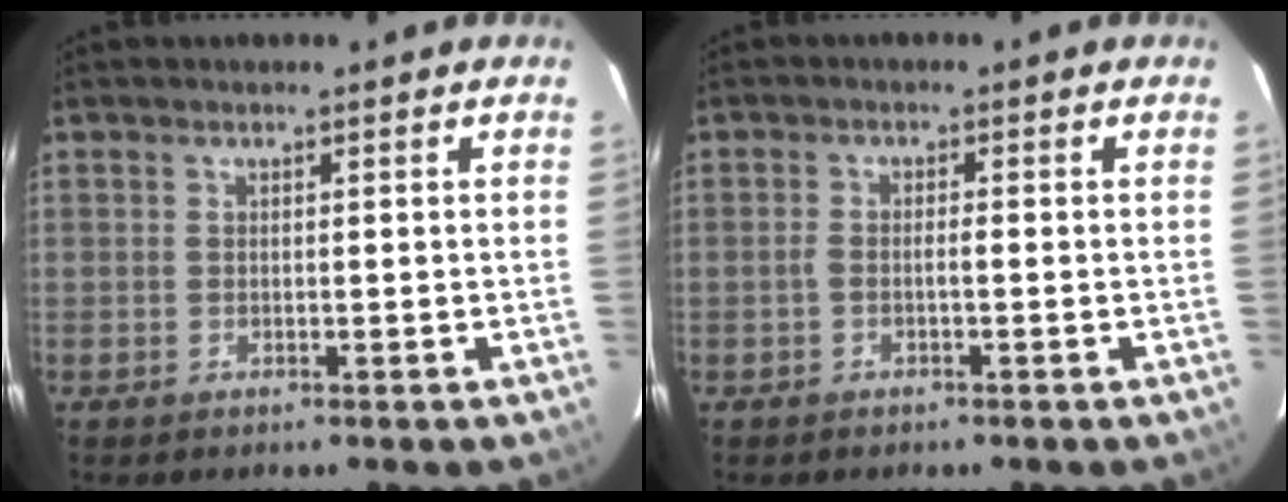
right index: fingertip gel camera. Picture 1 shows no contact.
{"total": 1.6, "force": [-0.5, 0.3, 1.5], "torque": [-0.029, 0.006, -0.010]}